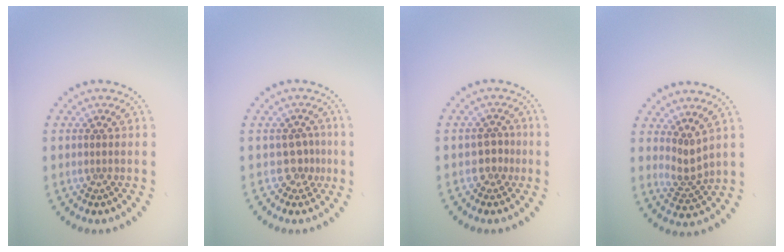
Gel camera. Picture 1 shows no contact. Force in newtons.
{"total": 1.8, "press": 1.3, "slide": 1.2}
{"total": 1.7, "press": 1.3, "slide": 1.0}
{"total": 2.1, "press": 1.5, "slide": 1.5}